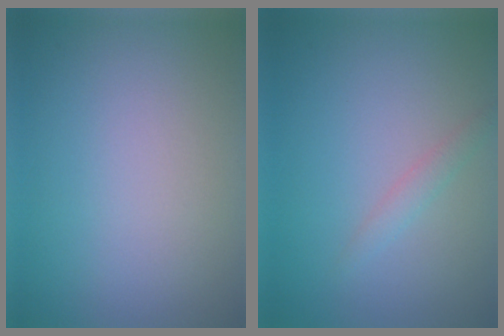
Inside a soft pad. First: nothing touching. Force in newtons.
{"total": 1.1, "press": 1.1, "slide": 0.1}